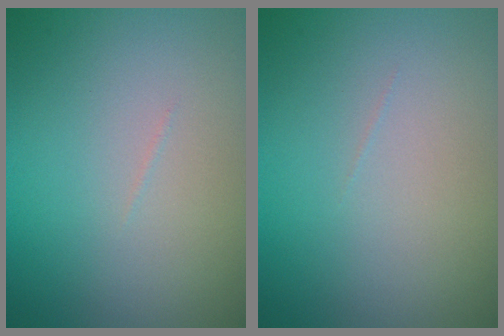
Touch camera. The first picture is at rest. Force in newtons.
{"total": 0.0}